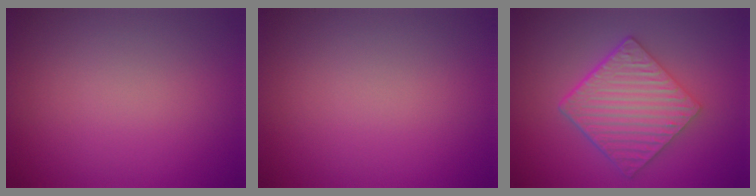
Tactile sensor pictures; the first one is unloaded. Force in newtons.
{"total": 0.0}
{"total": 6.4, "press": 4.6, "slide": 4.4}